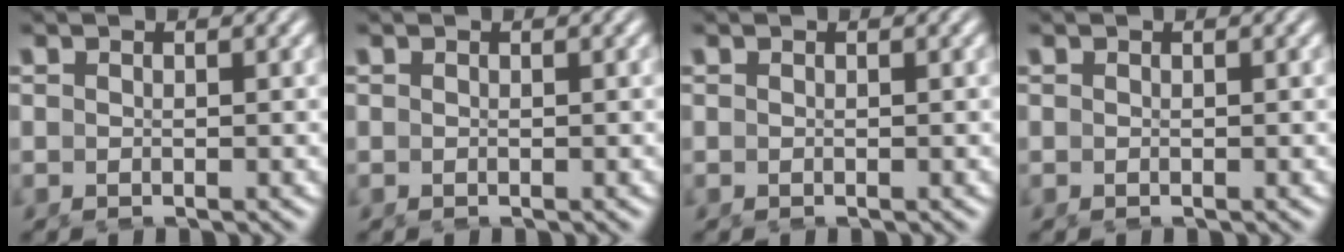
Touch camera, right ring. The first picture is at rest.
{"total": 0.0}
{"total": 0.0}
{"total": 0.0}